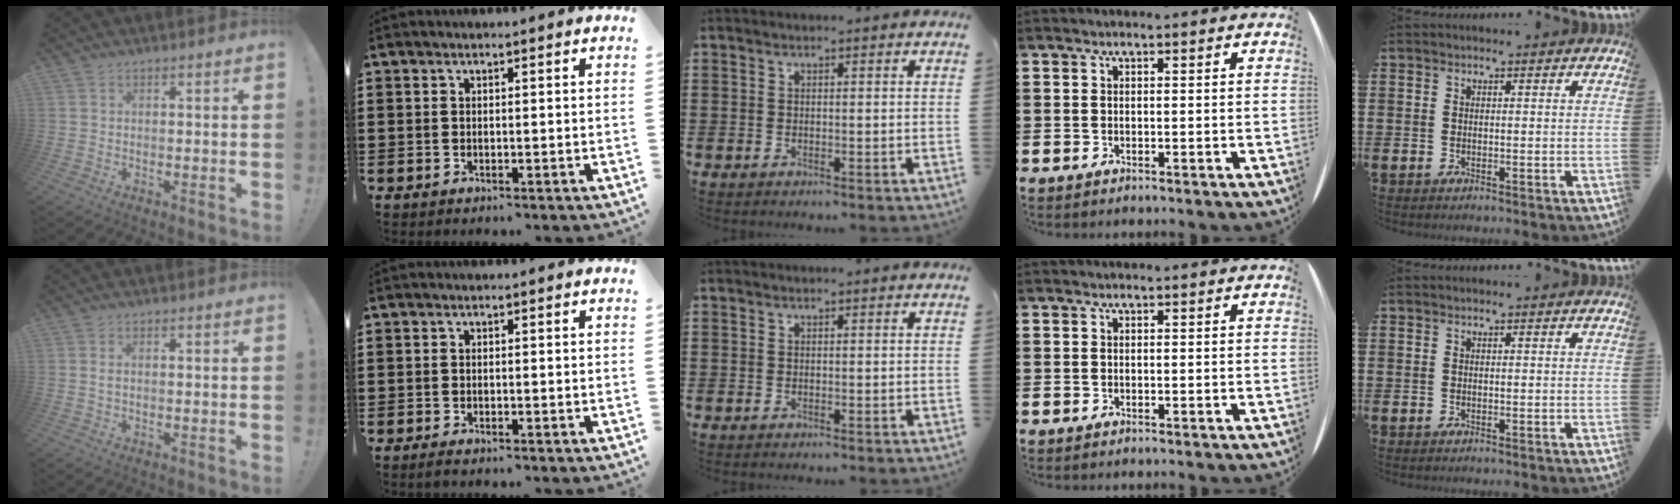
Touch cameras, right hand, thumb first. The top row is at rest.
{"thumb": {"total": 1.1, "force": [0.2, 0.4, 1.0], "torque": [-0.021, 0.003, 0.003]}, "index": {"total": 0.7, "force": [-0.6, 0.1, 0.2], "torque": [-0.006, -0.005, -0.012]}}